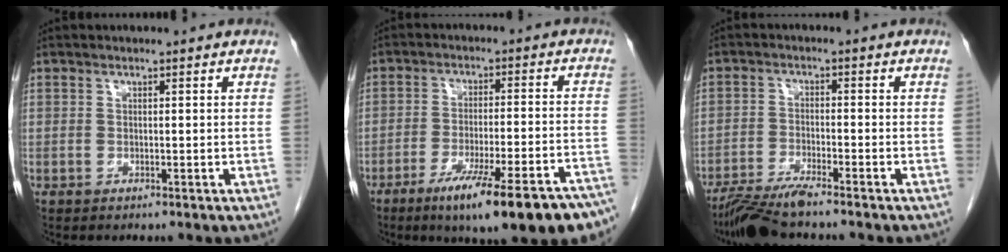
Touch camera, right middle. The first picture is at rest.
{"total": 19.4, "force": [-14.1, 2.0, 13.2], "torque": [-0.136, 0.002, -0.206]}
{"total": 6.5, "force": [-5.6, -0.4, 3.2], "torque": [-0.057, -0.024, -0.105]}